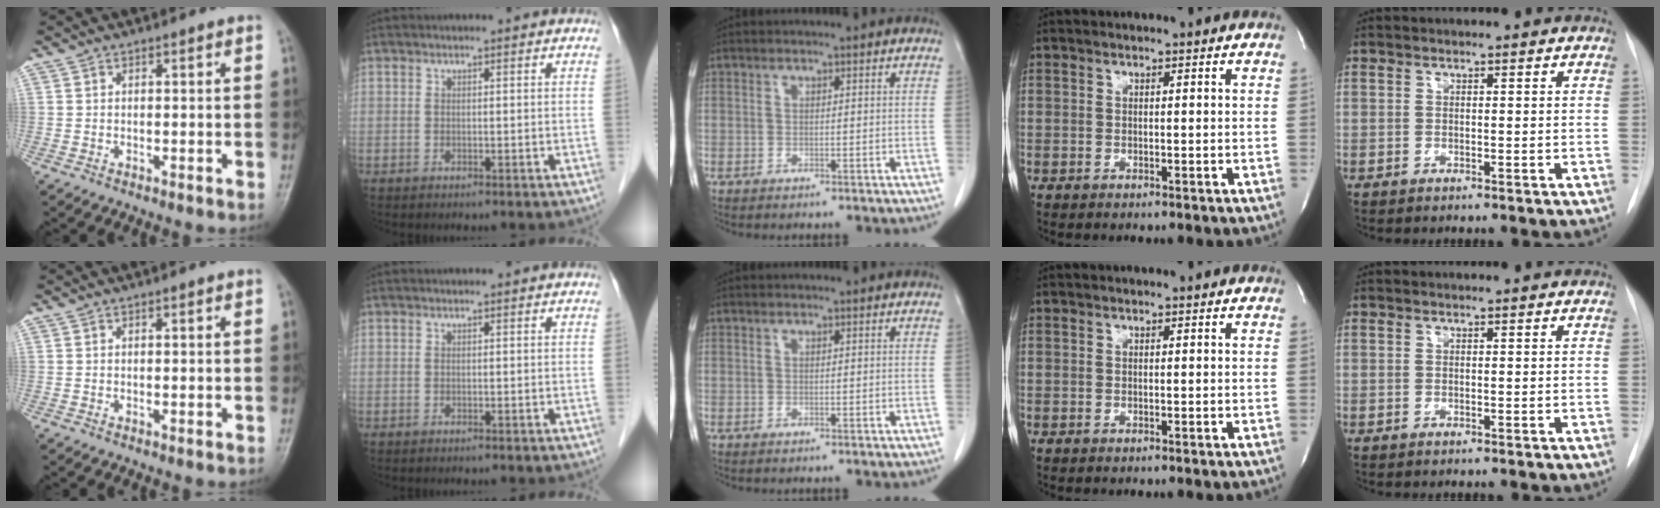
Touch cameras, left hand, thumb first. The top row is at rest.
{}